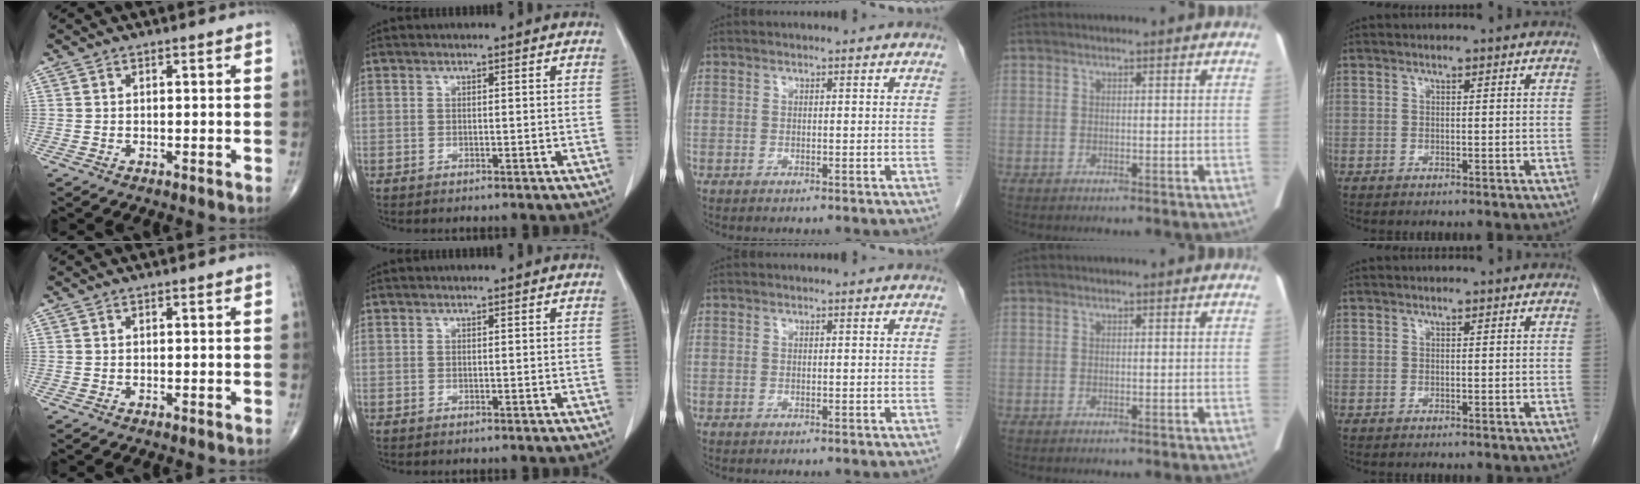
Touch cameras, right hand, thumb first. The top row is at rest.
{}